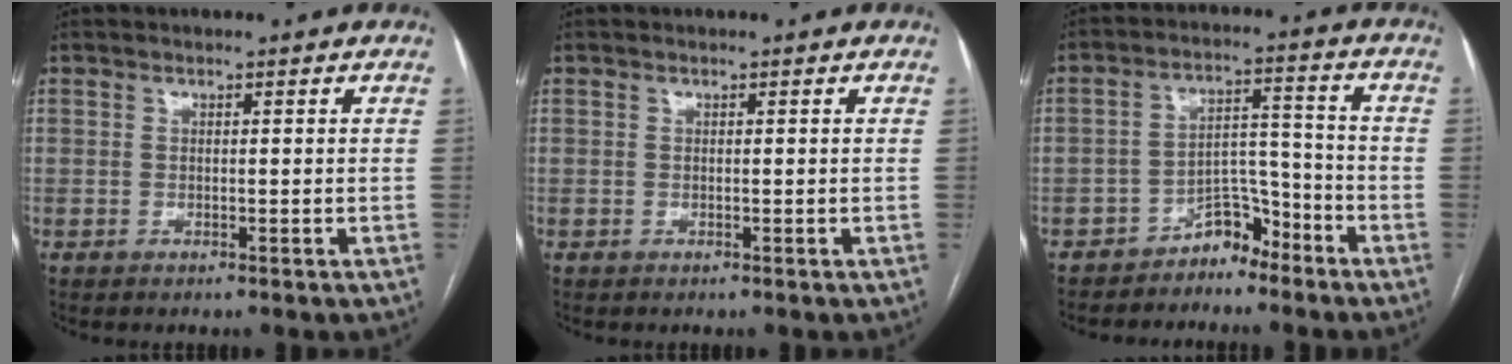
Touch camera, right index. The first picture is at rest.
{"total": 0.0}
{"total": 5.5, "force": [-4.6, 2.6, 1.6], "torque": [-0.014, 0.028, -0.078]}